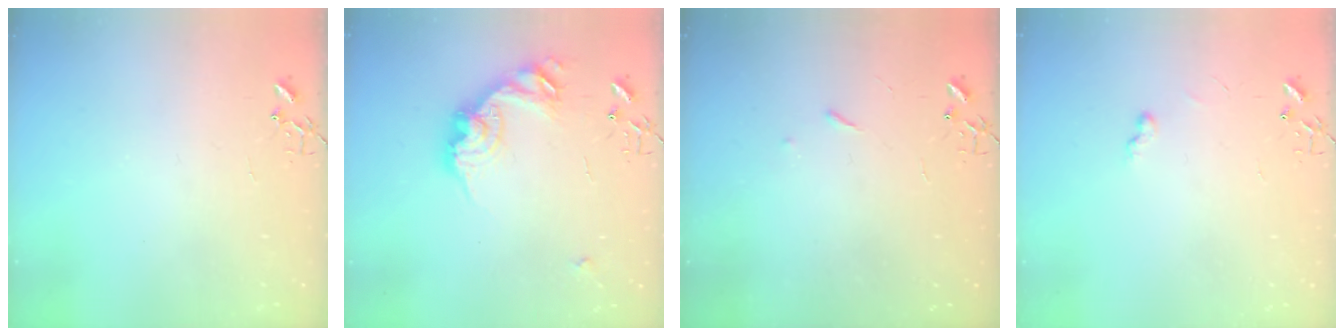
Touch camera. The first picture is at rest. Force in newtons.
{"total": 16.0, "press": 16.0, "slide": 0.3}
{"total": 2.9, "press": 2.8, "slide": 0.5}
{"total": 5.2, "press": 5.2, "slide": 0.4}